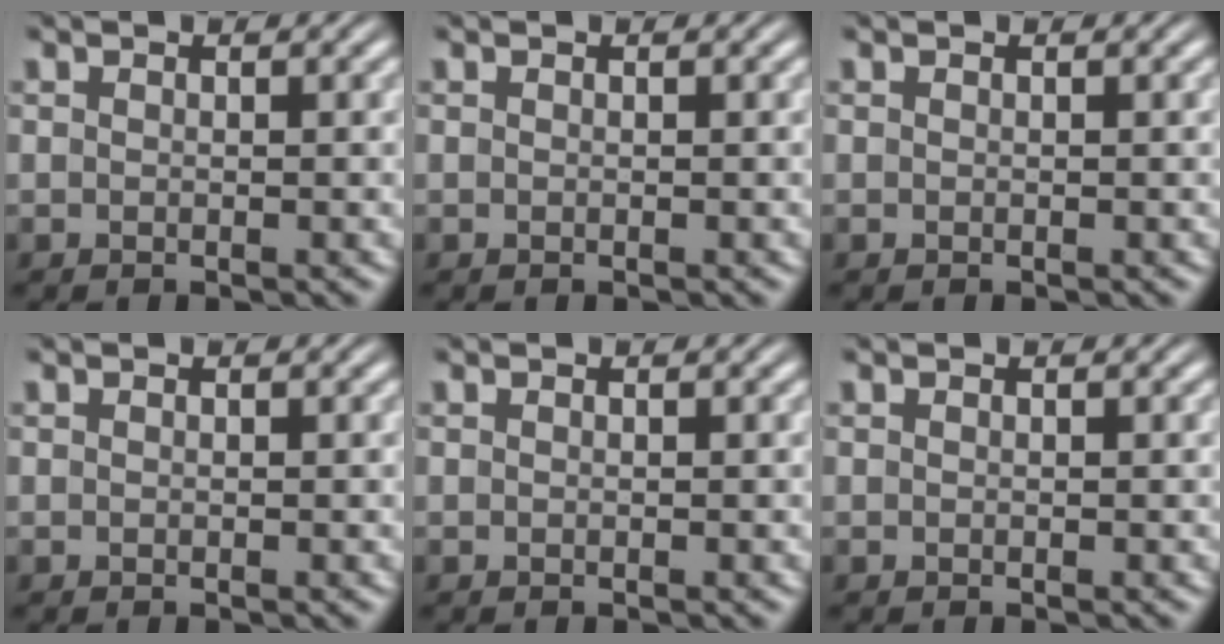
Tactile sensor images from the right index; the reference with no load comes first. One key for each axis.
{"total": 0.0}
{"total": 0.0}
{"total": 0.0}
{"total": 0.0}
{"total": 0.0}